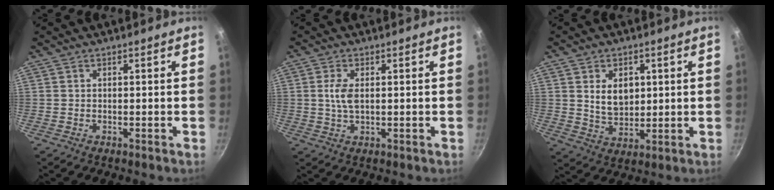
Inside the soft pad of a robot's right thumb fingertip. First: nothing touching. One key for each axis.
{"total": 4.0, "fx": 0.6, "fy": 1.9, "fz": 3.5, "tx": -0.073, "ty": 0.001, "tz": 0.012}
{"total": 7.4, "fx": 1.8, "fy": 5.2, "fz": 5.0, "tx": -0.063, "ty": -0.018, "tz": 0.039}